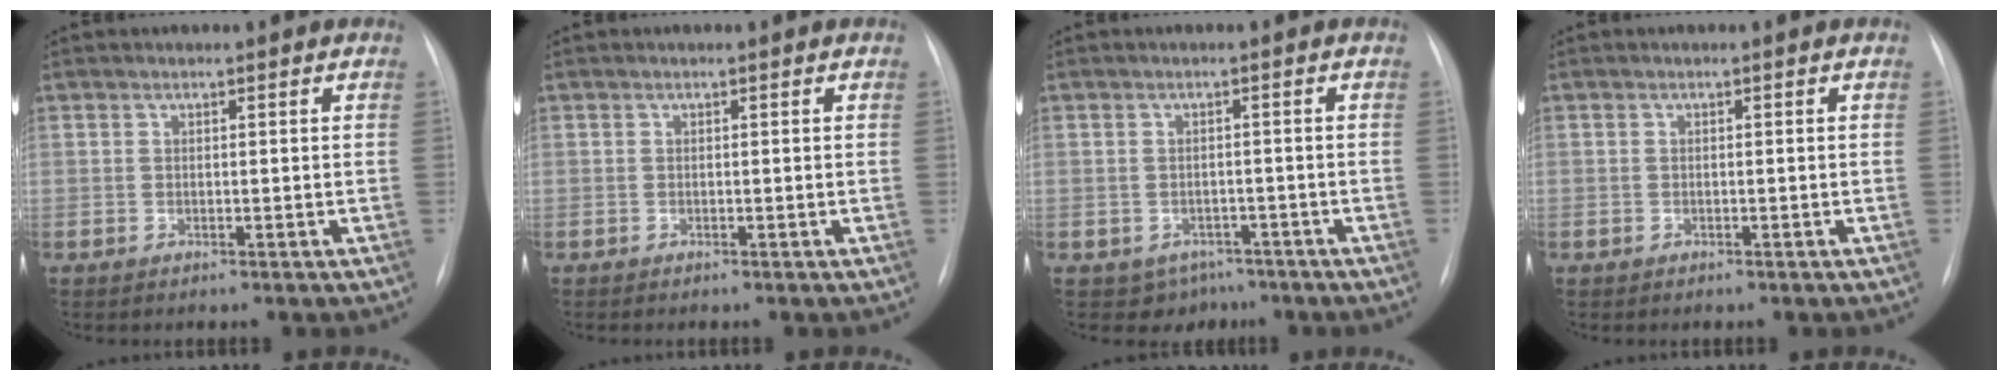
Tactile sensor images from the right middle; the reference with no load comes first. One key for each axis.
{"total": 0.0}
{"total": 4.0, "fx": -2.7, "fy": 2.9, "fz": 0.4, "tx": 0.001, "ty": 0.010, "tz": -0.030}
{"total": 0.0}